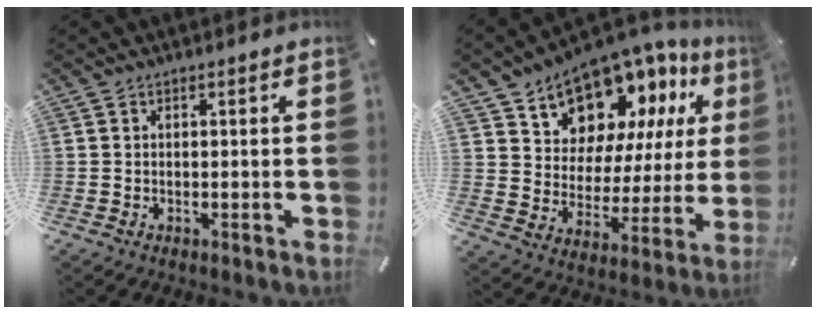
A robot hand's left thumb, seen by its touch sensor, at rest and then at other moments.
{"total": 13.8, "force": [11.3, 7.3, 2.9], "torque": [-0.053, -0.109, 0.203]}